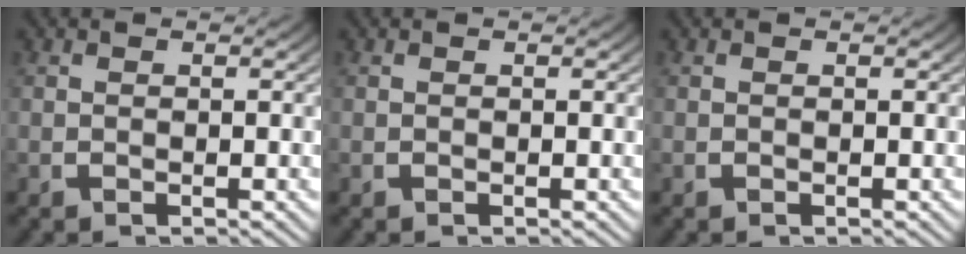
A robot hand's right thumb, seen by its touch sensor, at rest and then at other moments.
{"total": 0.0}
{"total": 0.0}